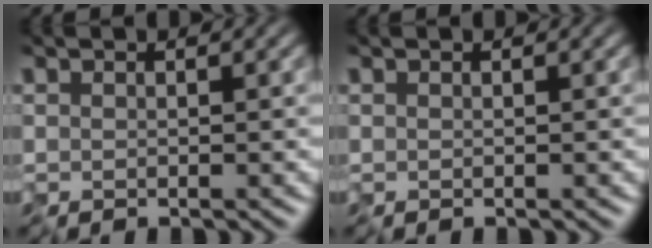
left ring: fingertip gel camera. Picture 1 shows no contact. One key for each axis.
{"total": 0.0}